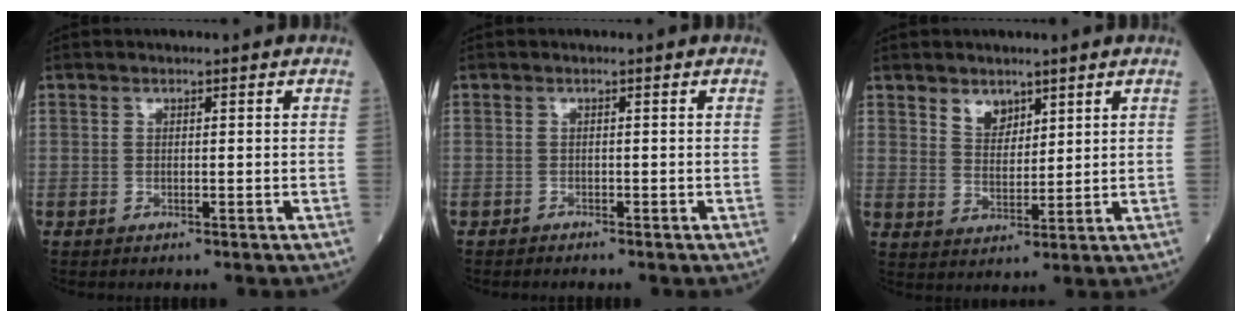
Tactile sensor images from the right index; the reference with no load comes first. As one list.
[{"total": 0.9, "force": [-0.8, 0.2, 0.2], "torque": [-0.007, -0.001, -0.013]}, {"total": 3.9, "force": [2.7, 2.3, 1.7], "torque": [-0.030, -0.001, 0.054]}]